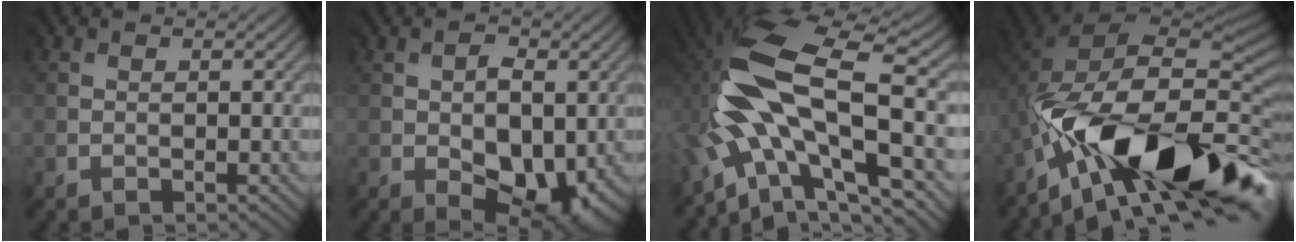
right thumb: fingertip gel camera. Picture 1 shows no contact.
{"total": 8.1, "force": [-1.1, 5.4, 5.9], "torque": [-0.089, -0.014, -0.013]}
{"total": 16.1, "force": [-3.1, 6.6, 14.3], "torque": [-0.279, 0.001, -0.055]}
{"total": 18.9, "force": [-7.9, 8.5, 14.9], "torque": [-0.255, -0.015, -0.123]}